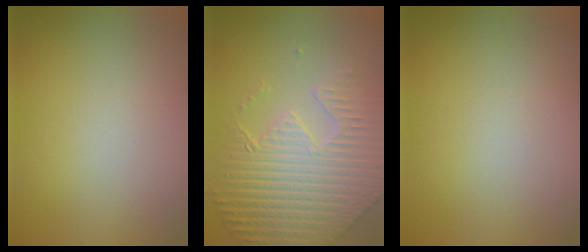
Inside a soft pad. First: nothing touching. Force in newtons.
{"total": 6.3, "press": 5.5, "slide": 3.2}
{"total": 0.0}